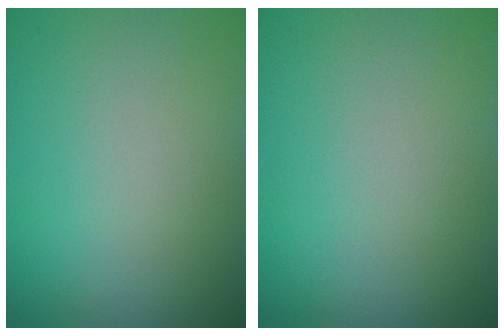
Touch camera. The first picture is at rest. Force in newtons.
{"total": 0.0}